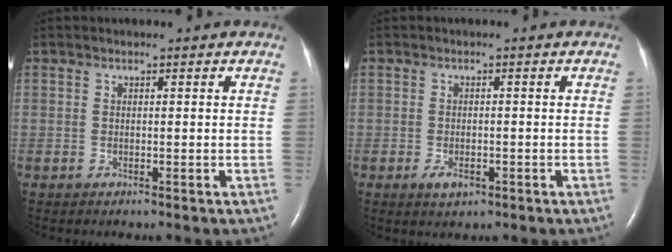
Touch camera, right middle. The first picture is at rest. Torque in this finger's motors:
{"motor_torque": [0.40, -0.09, -0.05, -0.02]}